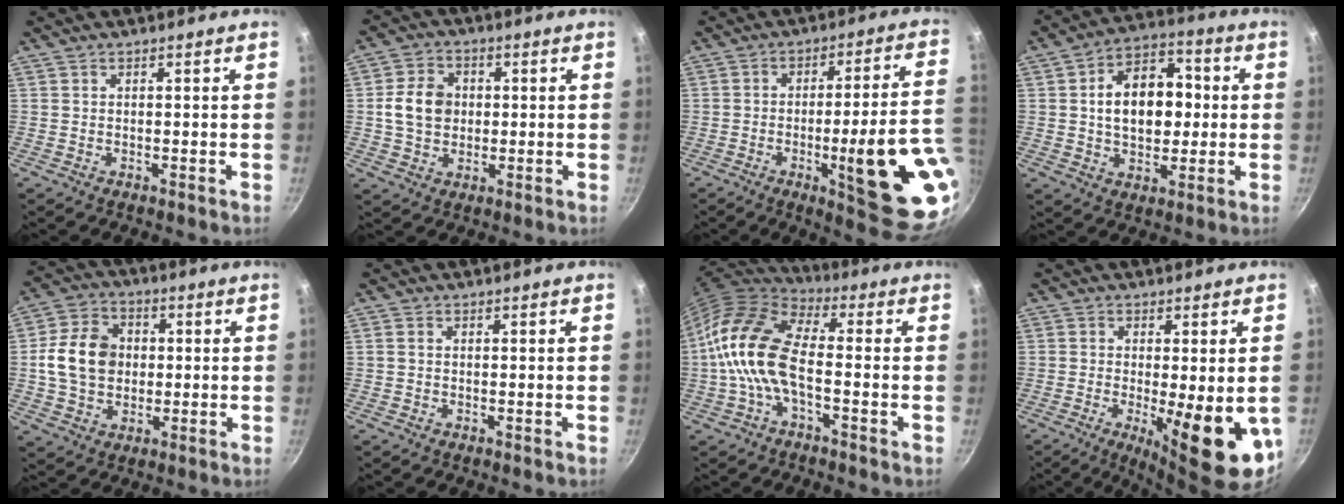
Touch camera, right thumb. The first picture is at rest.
{"total": 8.4, "force": [0.6, 6.8, 4.8], "torque": [-0.069, 0.010, 0.002]}
{"total": 21.5, "force": [-5.2, 4.0, 20.4], "torque": [-0.246, 0.011, -0.063]}
{"total": 14.8, "force": [1.0, 10.0, 10.8], "torque": [-0.129, 0.024, 0.008]}
{"total": 12.2, "force": [0.6, 9.6, 7.5], "torque": [-0.114, 0.014, 0.002]}
{"total": 0.7, "force": [0.1, 0.5, 0.4], "torque": [-0.007, 0.004, 0.000]}
{"total": 14.2, "force": [-2.3, 6.8, 12.2], "torque": [-0.235, 0.034, -0.063]}
{"total": 14.2, "force": [-3.2, 4.1, 13.3], "torque": [-0.173, -0.015, -0.035]}